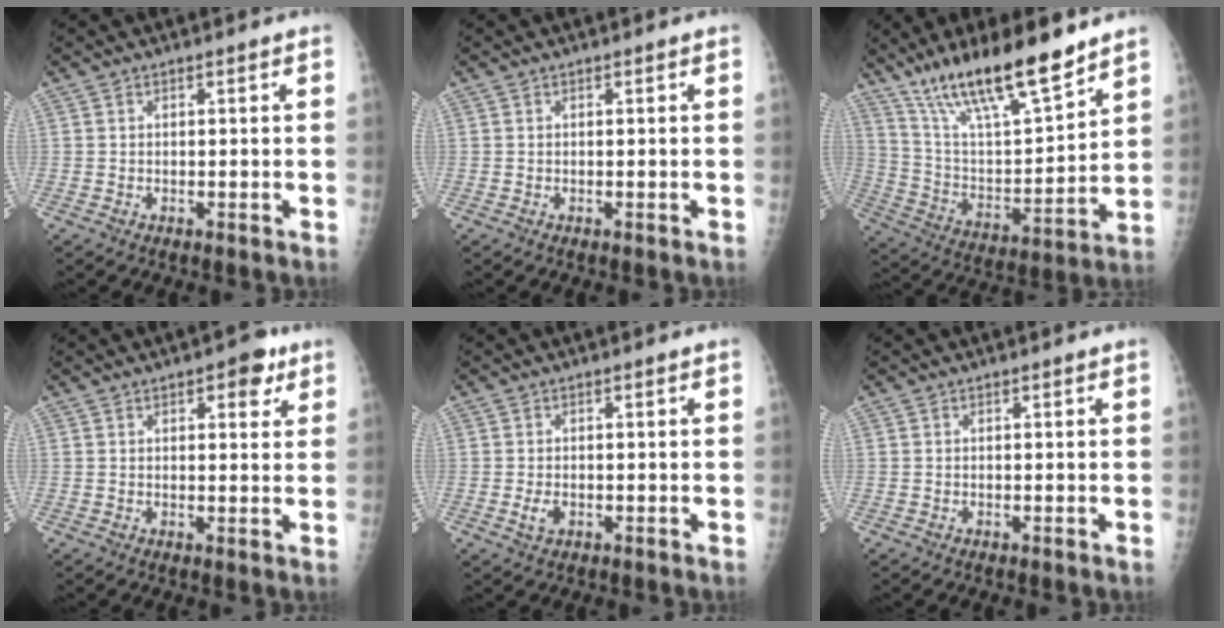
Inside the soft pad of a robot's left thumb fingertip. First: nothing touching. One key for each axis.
{"total": 0.0}
{"total": 21.3, "fx": 15.5, "fy": 4.9, "fz": 13.8, "tx": -0.216, "ty": -0.068, "tz": 0.281}
{"total": 5.4, "fx": 3.0, "fy": 2.5, "fz": 3.8, "tx": -0.026, "ty": -0.010, "tz": 0.032}
{"total": 2.2, "fx": -0.2, "fy": 1.4, "fz": 1.6, "tx": -0.027, "ty": -0.003, "tz": -0.001}
{"total": 0.0}